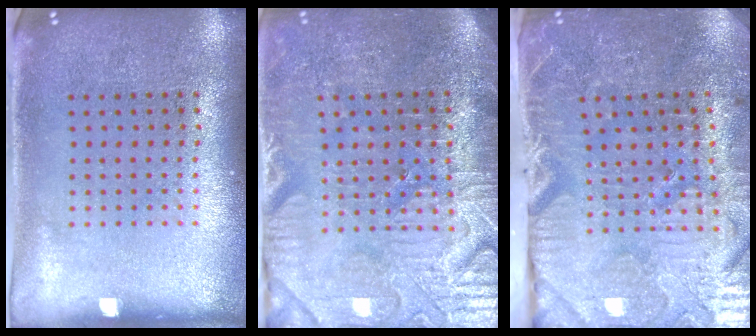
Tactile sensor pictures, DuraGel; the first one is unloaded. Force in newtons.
{"total": 4.0, "press": 3.9, "slide": 1.0}
{"total": 4.1, "press": 4.1, "slide": 0.8}